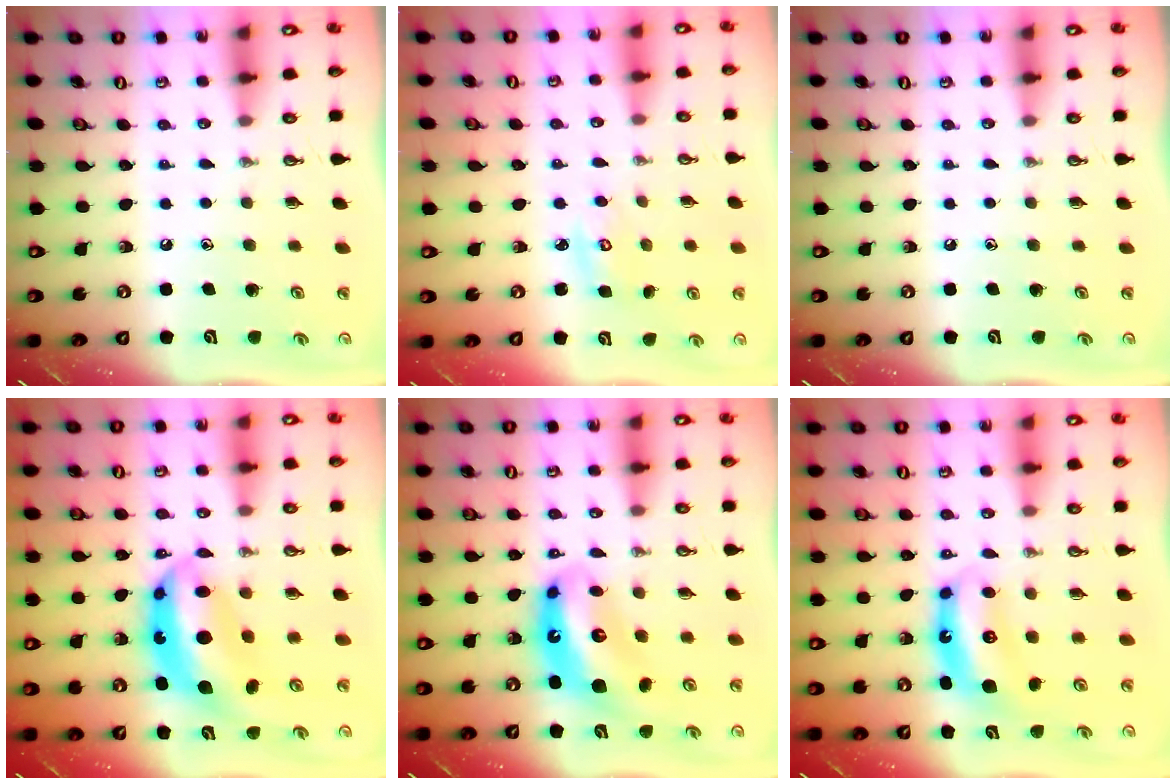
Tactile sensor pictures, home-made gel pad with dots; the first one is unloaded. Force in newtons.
{"total": 3.6, "press": 3.6, "slide": 0.2}
{"total": 0.0}
{"total": 12.7, "press": 12.6, "slide": 0.9}
{"total": 12.7, "press": 12.6, "slide": 1.3}
{"total": 7.1, "press": 7.1, "slide": 0.2}